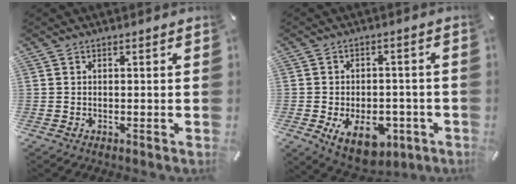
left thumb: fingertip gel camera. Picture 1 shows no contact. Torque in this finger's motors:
{"motor_torque": [-0.42, 1.68, 0.26, 0.04, 0.10]}